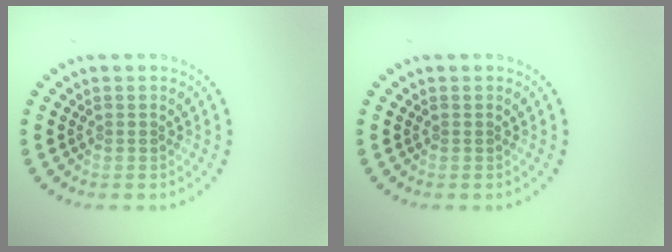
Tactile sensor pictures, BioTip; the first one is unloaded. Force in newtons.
{"total": 0.0}